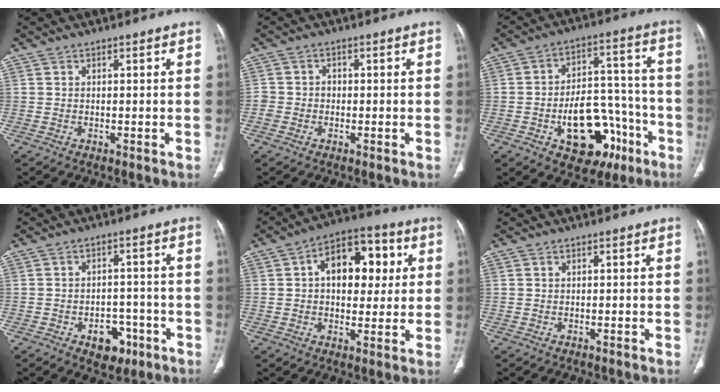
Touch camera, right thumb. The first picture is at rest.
{"total": 2.5, "force": [-0.8, 2.3, 0.7], "torque": [0.002, 0.016, -0.018]}
{"total": 18.5, "force": [-7.9, 10.9, 12.7], "torque": [-0.139, 0.061, -0.101]}
{"total": 6.7, "force": [-3.4, 4.6, 3.5], "torque": [-0.016, 0.027, -0.040]}
{"total": 14.5, "force": [3.1, 9.2, 10.9], "torque": [-0.111, 0.016, 0.040]}
{"total": 0.0}